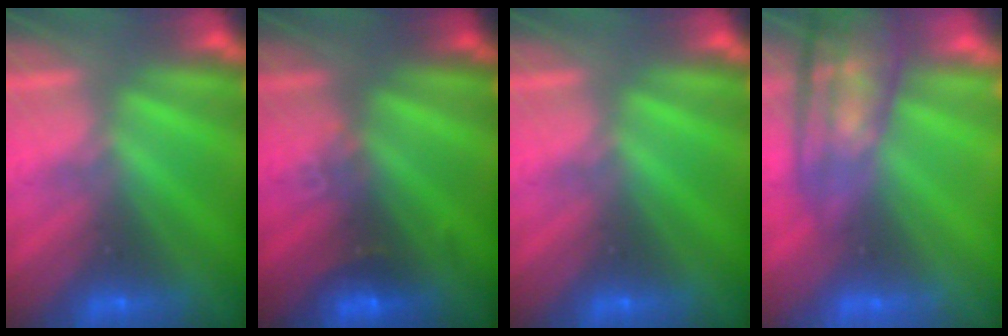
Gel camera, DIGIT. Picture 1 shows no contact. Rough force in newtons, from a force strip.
{"total": 3.4}
{"total": 0.0}
{"total": 9.8}